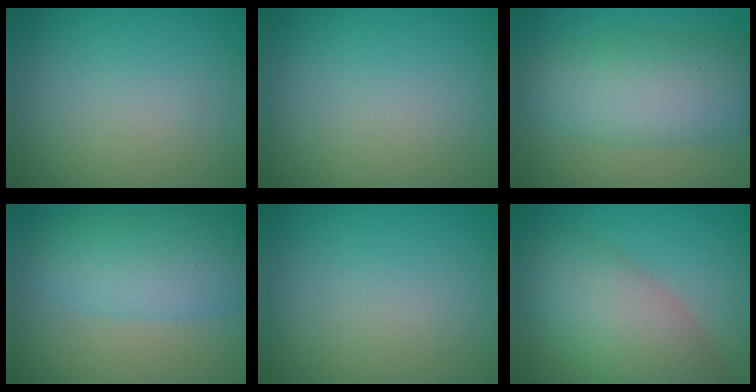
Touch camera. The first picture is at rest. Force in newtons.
{"total": 0.0}
{"total": 7.3, "press": 7.3, "slide": 0.2}
{"total": 6.4, "press": 6.4, "slide": 0.1}
{"total": 0.0}
{"total": 6.9, "press": 6.9, "slide": 0.5}